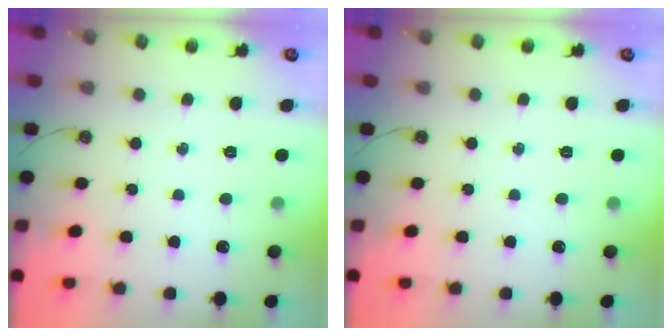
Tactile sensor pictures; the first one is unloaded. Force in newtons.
{"total": 0.0}